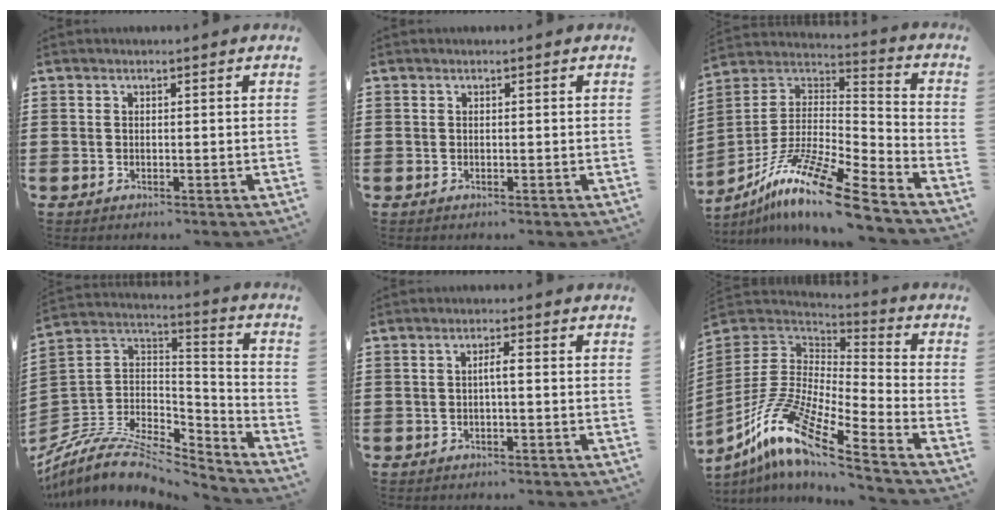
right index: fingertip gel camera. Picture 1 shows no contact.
{"total": 0.0}
{"total": 14.0, "force": [-10.6, 1.0, 9.1], "torque": [-0.176, 0.015, -0.203]}
{"total": 8.6, "force": [-6.8, 3.5, 3.9], "torque": [-0.093, 0.004, -0.133]}
{"total": 1.9, "force": [-0.3, 0.2, 1.9], "torque": [-0.036, 0.002, -0.007]}
{"total": 13.2, "force": [-9.5, 2.6, 8.8], "torque": [-0.206, 0.000, -0.198]}